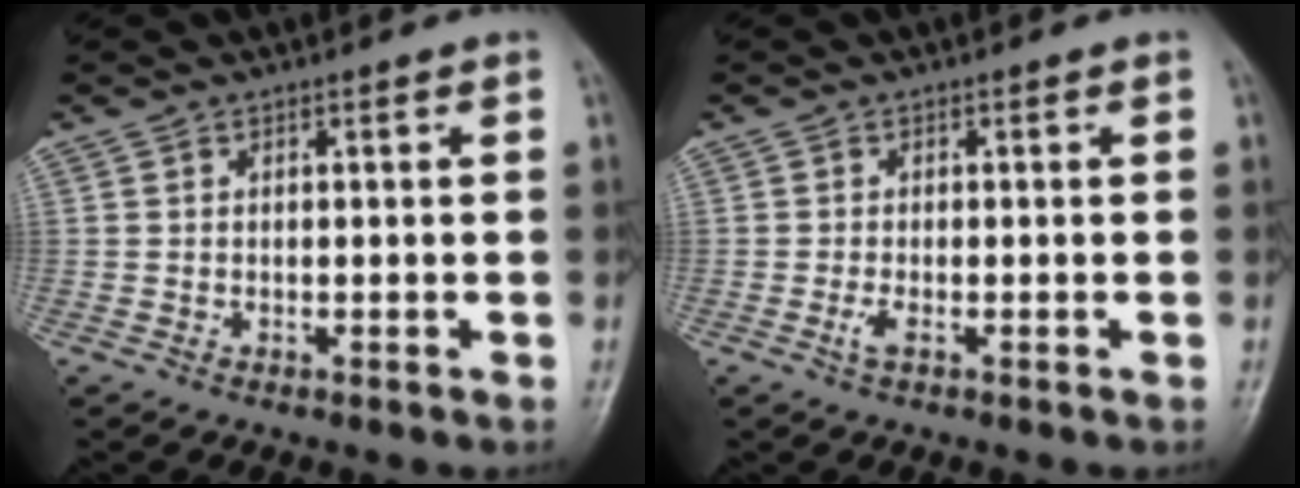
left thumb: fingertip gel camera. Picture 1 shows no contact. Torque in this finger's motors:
{"motor_torque": [-0.11, 0.15, 0.07, 0.01, 0.00]}